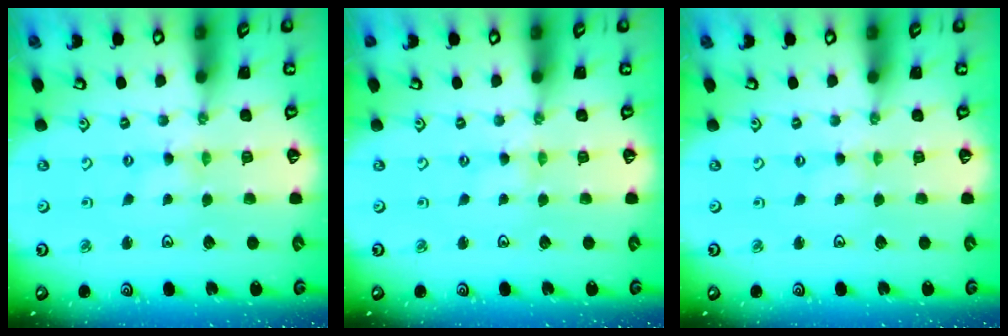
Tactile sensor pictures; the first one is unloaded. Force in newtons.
{"total": 0.0}
{"total": 0.7, "press": 0.7, "slide": 0.2}